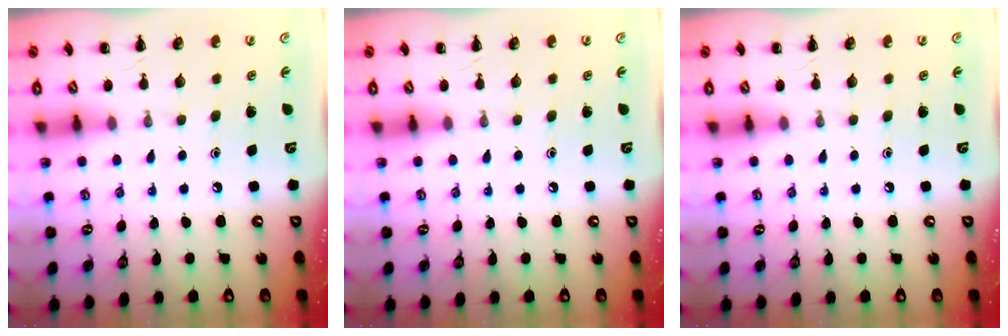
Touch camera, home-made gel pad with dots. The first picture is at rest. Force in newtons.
{"total": 0.0}
{"total": 0.0}